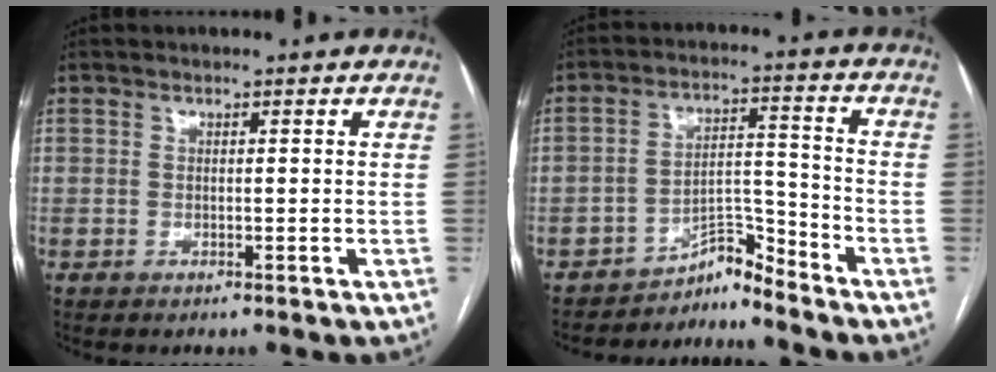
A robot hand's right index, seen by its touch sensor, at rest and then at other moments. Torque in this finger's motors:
{"motor_torque": [-0.13, 0.01, -0.23, -0.10]}